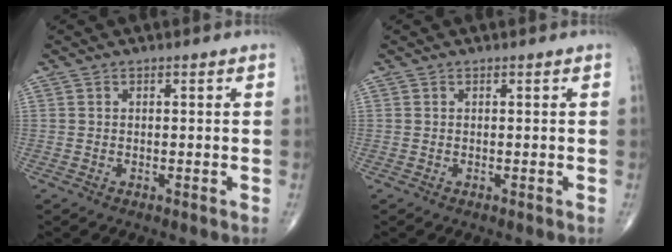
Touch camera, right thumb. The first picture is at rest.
{"total": 0.0}